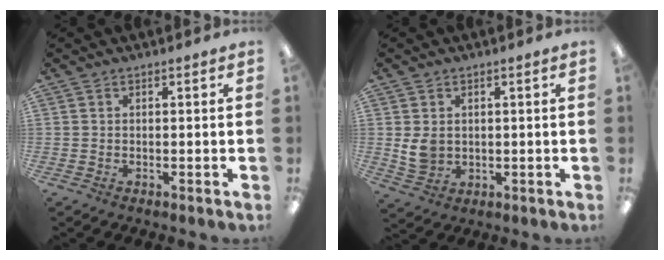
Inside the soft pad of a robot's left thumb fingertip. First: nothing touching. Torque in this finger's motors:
{"motor_torque": [-0.34, 0.24, 0.31, -0.47, 0.00]}